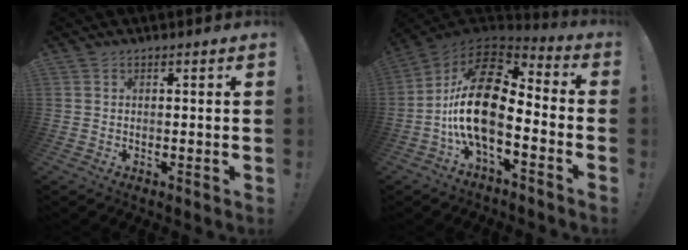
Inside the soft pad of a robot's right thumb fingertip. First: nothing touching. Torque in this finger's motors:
{"motor_torque": [2.44, 2.57, 1.92, -0.85, 0.31]}